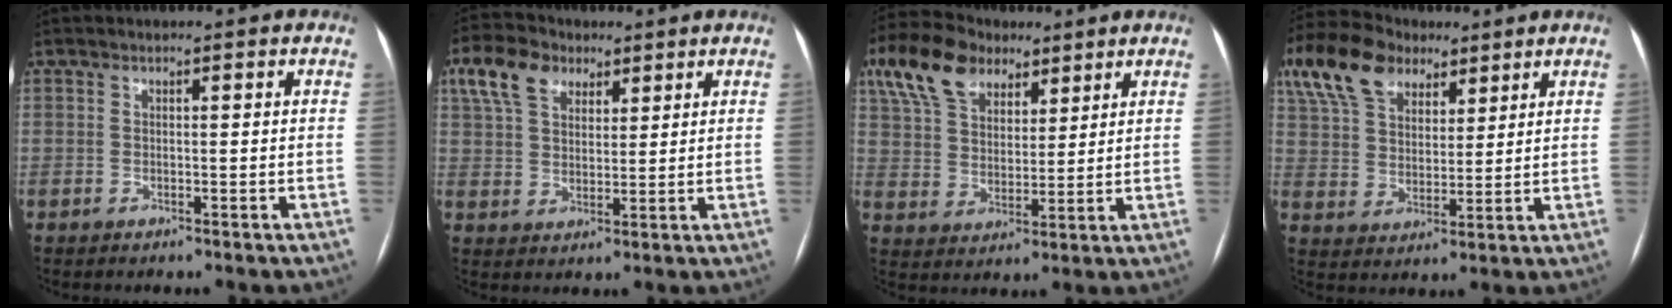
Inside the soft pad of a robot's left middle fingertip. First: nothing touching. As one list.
[{"total": 8.9, "force": [4.9, 5.7, 4.8], "torque": [-0.108, 0.032, 0.093]}, {"total": 12.8, "force": [7.8, 7.4, 7.0], "torque": [-0.152, 0.040, 0.145]}, {"total": 15.3, "force": [9.5, 8.9, 8.1], "torque": [-0.188, 0.053, 0.174]}]